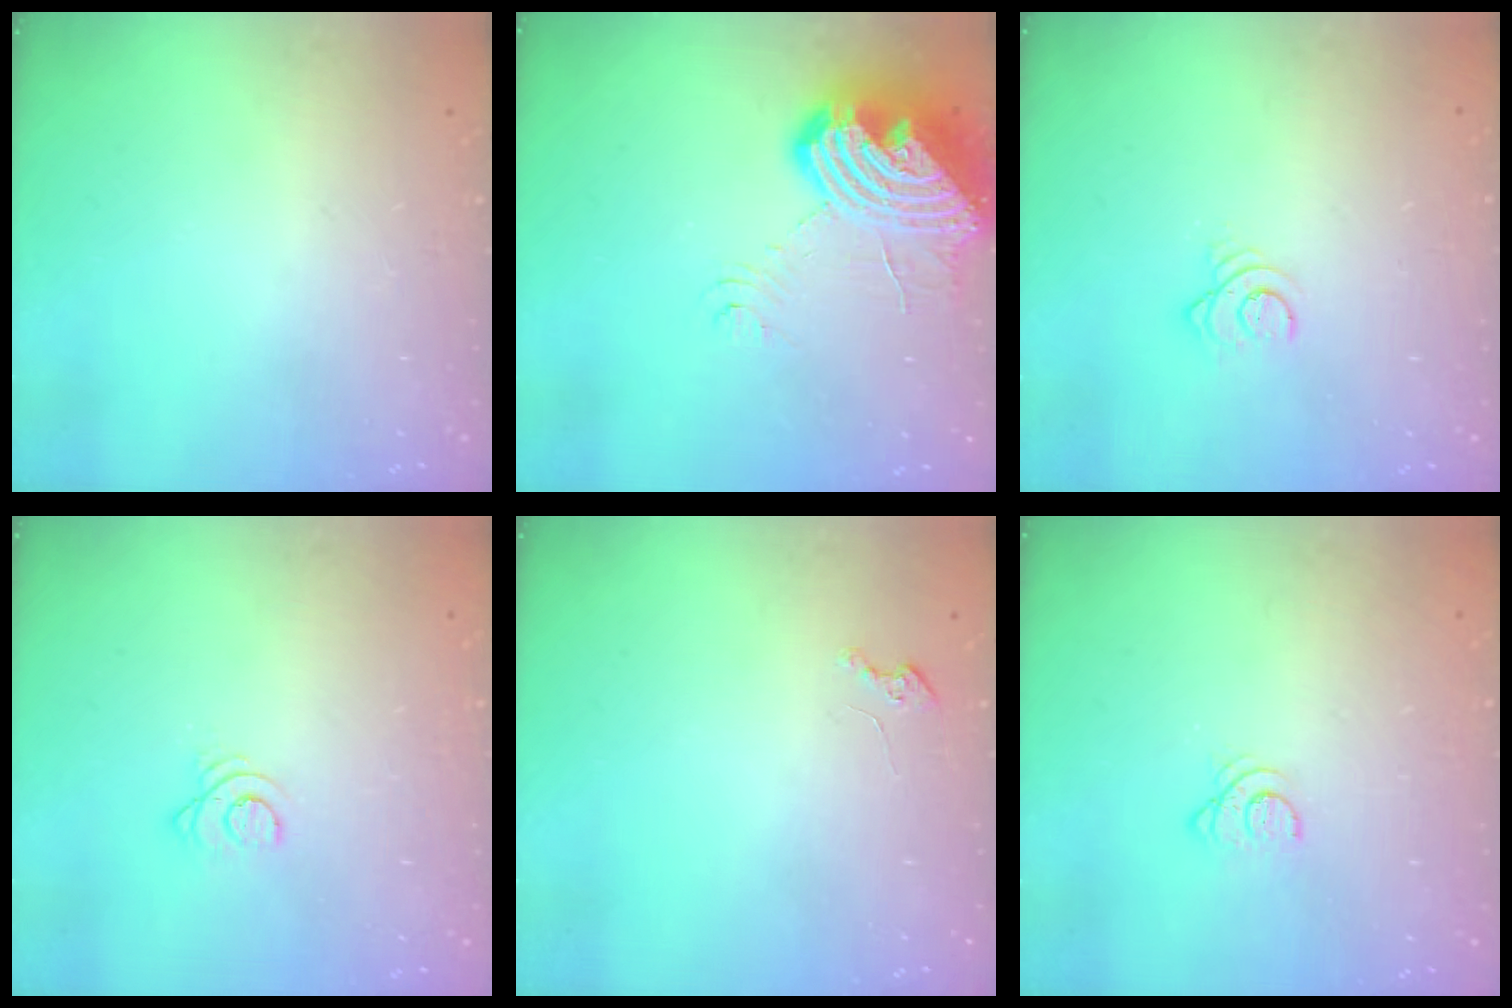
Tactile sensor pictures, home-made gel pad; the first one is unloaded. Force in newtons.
{"total": 15.6, "press": 15.4, "slide": 2.2}
{"total": 3.0, "press": 3.0, "slide": 0.1}
{"total": 2.7, "press": 2.7, "slide": 0.3}
{"total": 1.9, "press": 1.9, "slide": 0.3}
{"total": 2.9, "press": 2.9, "slide": 0.4}